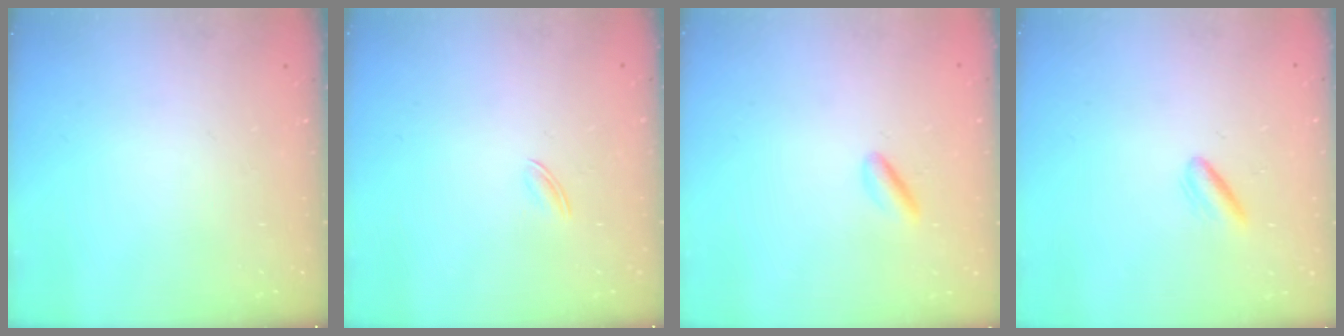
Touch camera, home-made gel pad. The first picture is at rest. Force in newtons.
{"total": 1.6, "press": 1.5, "slide": 0.5}
{"total": 2.2, "press": 2.2, "slide": 0.5}
{"total": 2.5, "press": 2.4, "slide": 0.9}